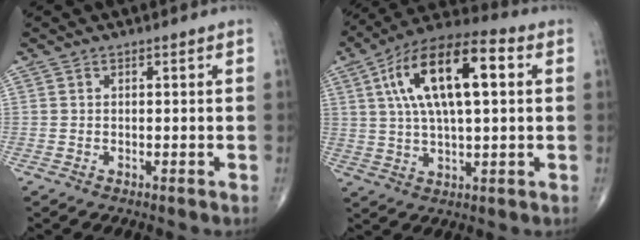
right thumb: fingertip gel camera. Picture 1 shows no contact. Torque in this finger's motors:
{"motor_torque": [-0.90, 2.59, 1.81, 0.66, 0.42]}